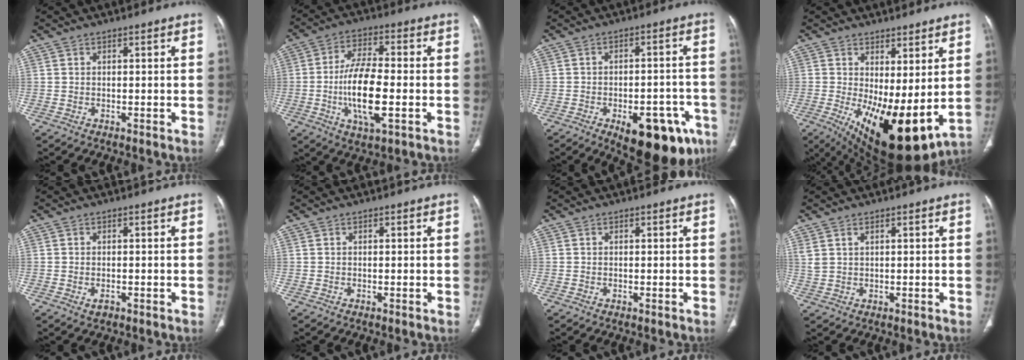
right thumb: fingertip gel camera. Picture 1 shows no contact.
{"total": 13.3, "force": [-2.6, 4.8, 12.1], "torque": [-0.230, 0.006, -0.048]}
{"total": 17.4, "force": [-8.5, 8.0, 12.9], "torque": [-0.110, 0.034, -0.099]}
{"total": 16.1, "force": [-0.6, 6.3, 14.8], "torque": [-0.248, -0.032, 0.014]}
{"total": 1.5, "force": [-0.6, 0.9, 1.0], "torque": [-0.017, 0.002, -0.007]}
{"total": 0.0}
{"total": 0.0}
{"total": 2.5, "force": [1.4, 1.2, 1.7], "torque": [-0.044, 0.005, 0.041]}